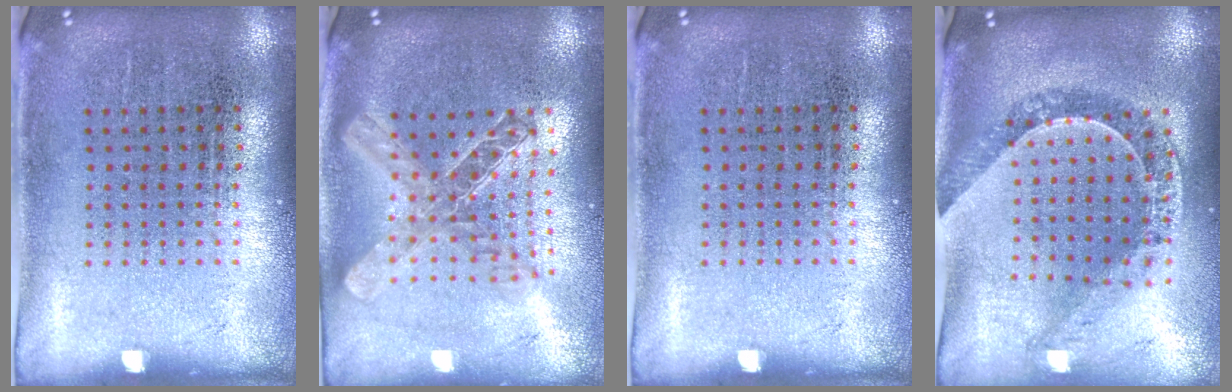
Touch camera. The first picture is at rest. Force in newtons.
{"total": 2.0, "press": 1.7, "slide": 1.0}
{"total": 0.0}
{"total": 1.1, "press": 1.1, "slide": 0.2}